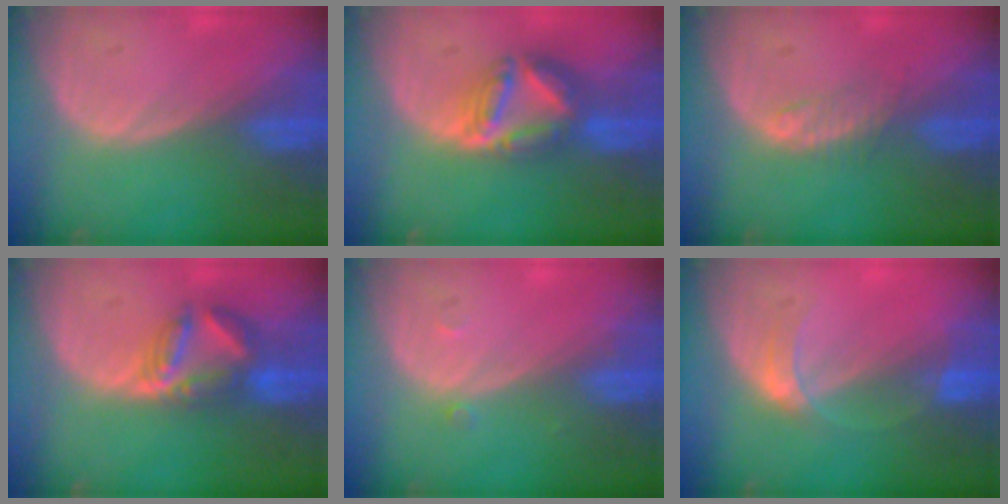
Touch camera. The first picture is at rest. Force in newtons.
{"total": 7.8, "press": 6.8, "slide": 3.8}
{"total": 2.3, "press": 2.3, "slide": 0.2}
{"total": 6.2, "press": 6.2, "slide": 0.7}
{"total": 0.7, "press": 0.7, "slide": 0.1}
{"total": 3.3, "press": 3.3, "slide": 0.2}